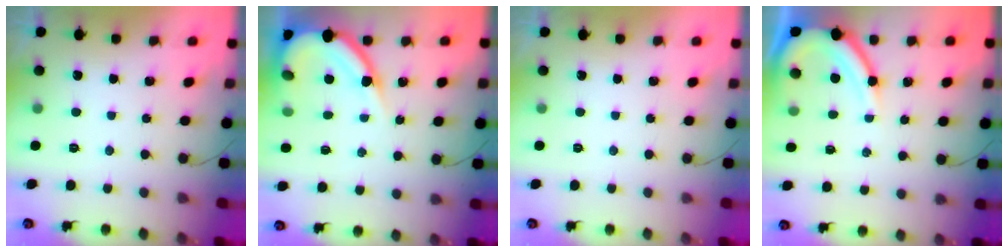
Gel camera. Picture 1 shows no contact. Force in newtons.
{"total": 11.0, "press": 11.0, "slide": 1.0}
{"total": 0.0}
{"total": 9.5, "press": 9.5, "slide": 0.9}